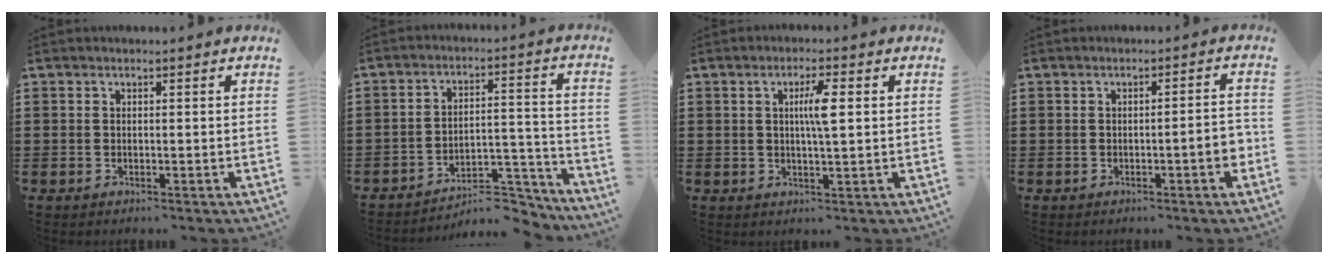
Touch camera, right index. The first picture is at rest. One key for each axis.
{"total": 6.7, "fx": -6.2, "fy": 1.4, "fz": 2.1, "tx": -0.029, "ty": 0.016, "tz": -0.119}
{"total": 4.4, "fx": 0.9, "fy": 0.6, "fz": 4.3, "tx": -0.083, "ty": 0.004, "tz": 0.010}
{"total": 3.4, "fx": -1.0, "fy": 0.2, "fz": 3.2, "tx": -0.052, "ty": -0.001, "tz": -0.019}